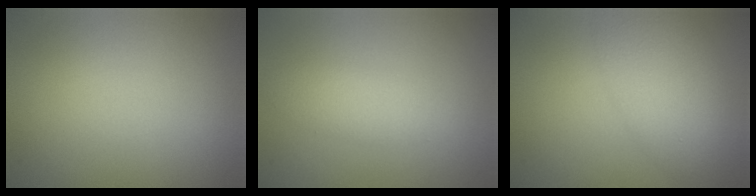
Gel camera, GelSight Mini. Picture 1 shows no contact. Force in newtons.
{"total": 2.1, "press": 2.1, "slide": 0.1}
{"total": 5.1, "press": 5.1, "slide": 0.1}